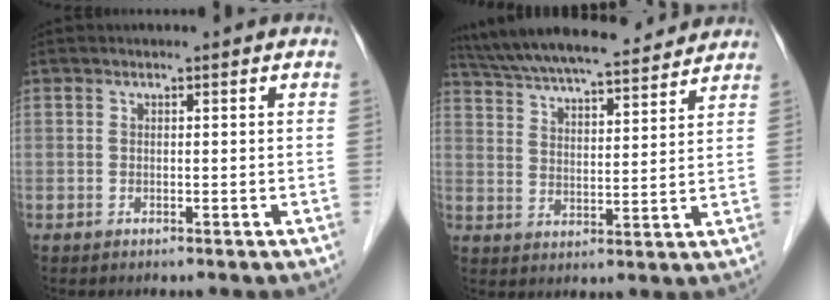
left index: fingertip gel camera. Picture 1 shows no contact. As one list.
[{"total": 19.4, "force": [17.7, 2.9, 7.6], "torque": [-0.134, 0.031, 0.267]}]